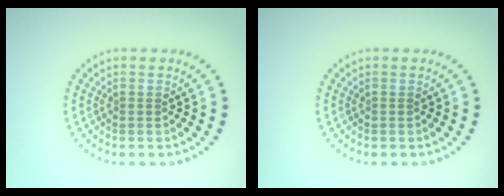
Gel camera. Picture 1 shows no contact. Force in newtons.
{"total": 0.0}